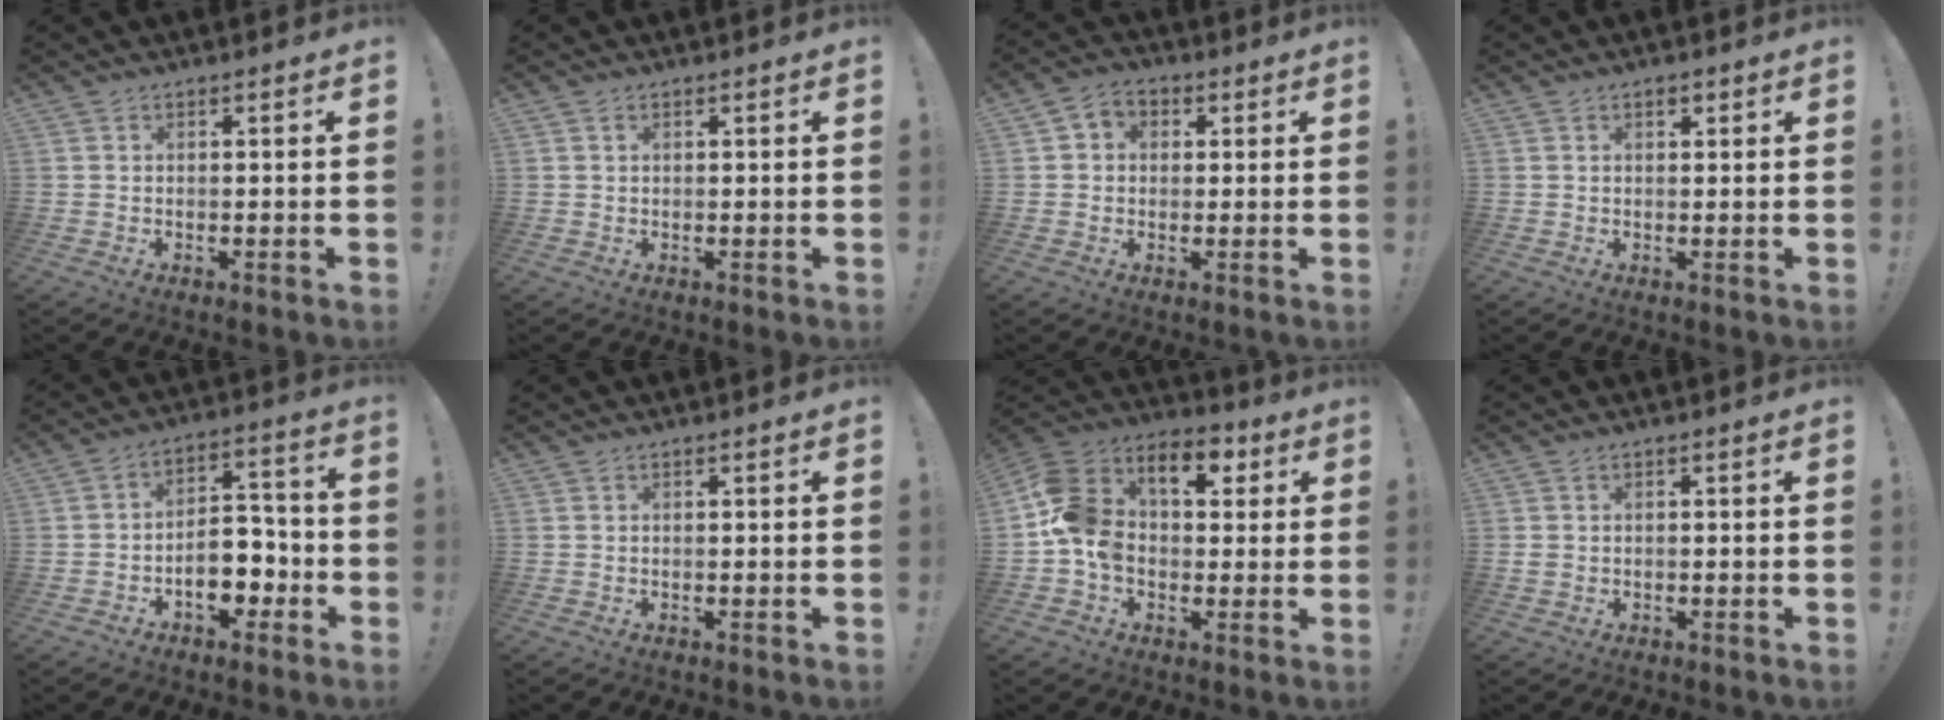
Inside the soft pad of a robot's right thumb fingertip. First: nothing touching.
{"total": 0.7, "force": [0.3, 0.6, -0.1], "torque": [0.001, 0.003, 0.007]}
{"total": 4.4, "force": [-0.1, 4.0, 1.7], "torque": [-0.029, 0.012, 0.001]}
{"total": 1.5, "force": [0.9, 0.8, 0.8], "torque": [-0.014, 0.002, 0.016]}
{"total": 11.2, "force": [-4.5, 7.1, 7.4], "torque": [-0.101, 0.032, -0.071]}
{"total": 0.0}
{"total": 16.4, "force": [2.6, 12.3, 10.5], "torque": [-0.189, 0.003, 0.047]}
{"total": 1.0, "force": [-0.4, 0.7, 0.6], "torque": [-0.018, 0.006, -0.005]}